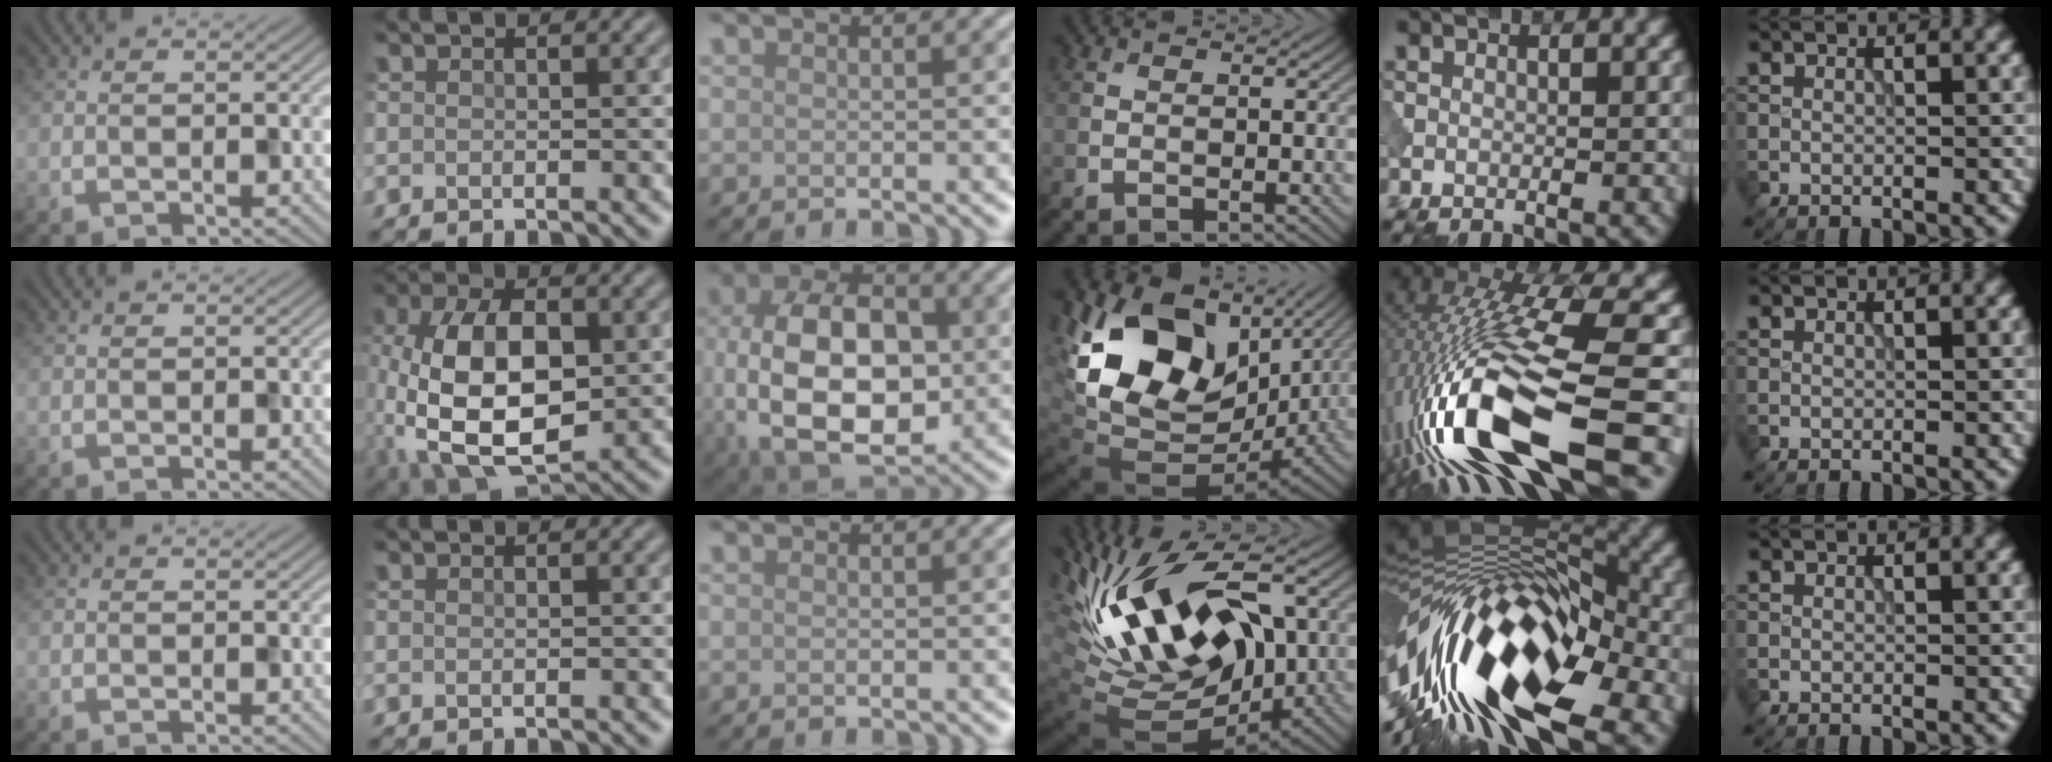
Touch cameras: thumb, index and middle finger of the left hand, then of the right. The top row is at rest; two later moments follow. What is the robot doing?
{"motion": "extract", "object": "peg toy"}